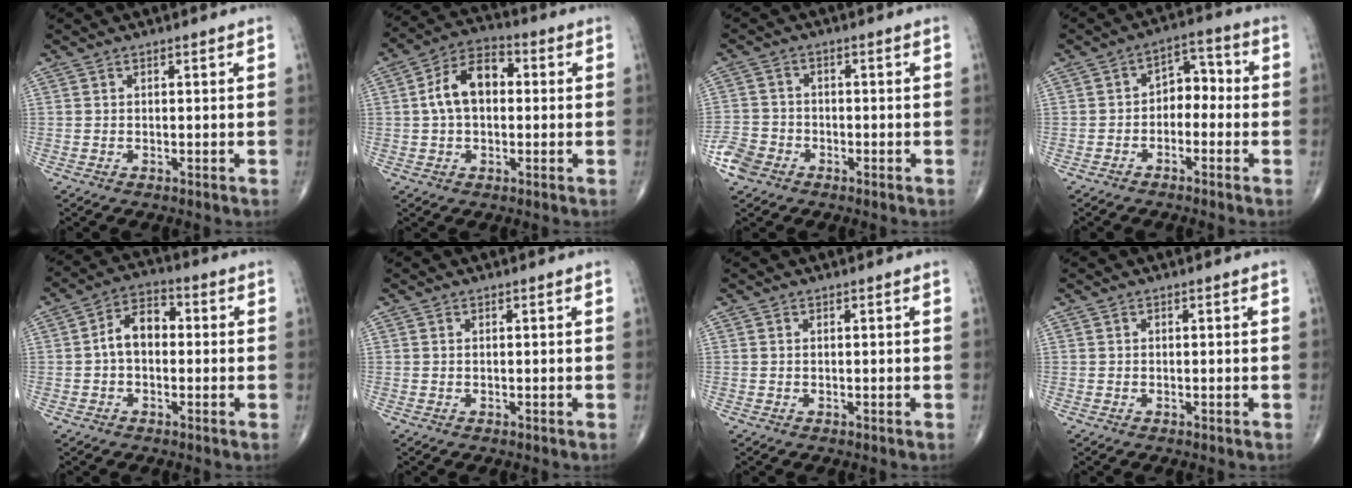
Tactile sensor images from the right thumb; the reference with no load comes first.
{"total": 10.0, "force": [0.9, 6.3, 7.7], "torque": [-0.135, 0.028, 0.008]}
{"total": 4.9, "force": [-2.8, 3.6, 1.5], "torque": [-0.021, 0.016, -0.058]}
{"total": 5.9, "force": [-1.3, 4.1, 4.1], "torque": [-0.035, 0.038, -0.035]}
{"total": 7.1, "force": [-0.1, 4.6, 5.3], "torque": [-0.080, 0.026, -0.012]}
{"total": 0.0}
{"total": 0.0}
{"total": 0.0}